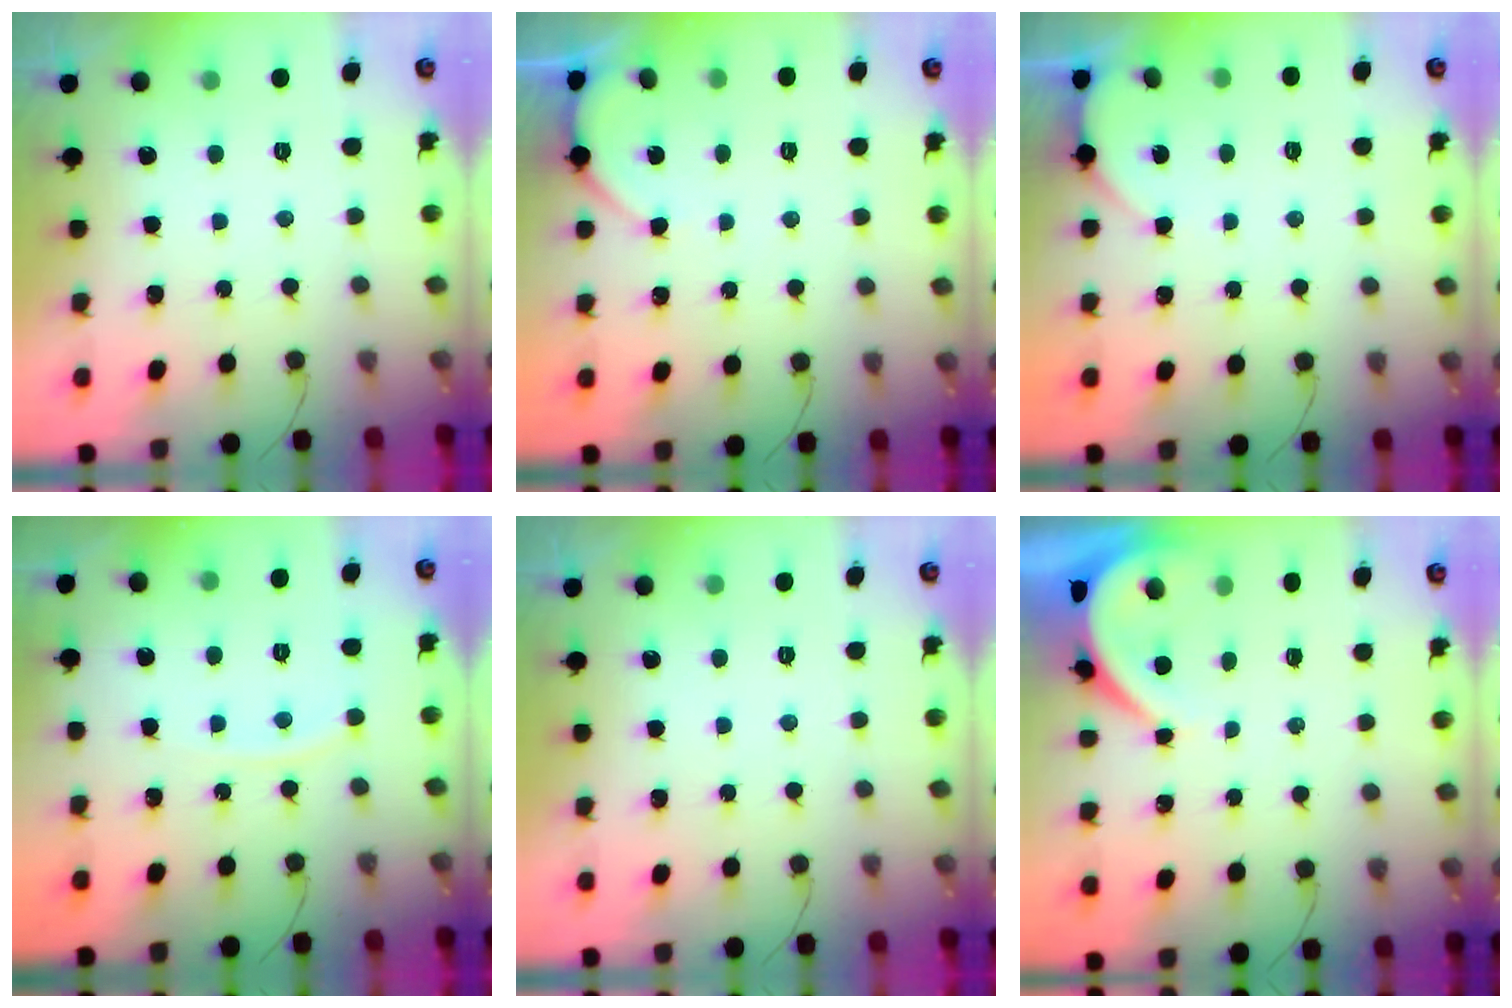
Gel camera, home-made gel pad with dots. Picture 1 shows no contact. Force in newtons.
{"total": 2.7, "press": 2.6, "slide": 0.4}
{"total": 1.9, "press": 1.9, "slide": 0.3}
{"total": 5.0, "press": 4.9, "slide": 0.6}
{"total": 0.0}
{"total": 4.3, "press": 4.3, "slide": 0.3}